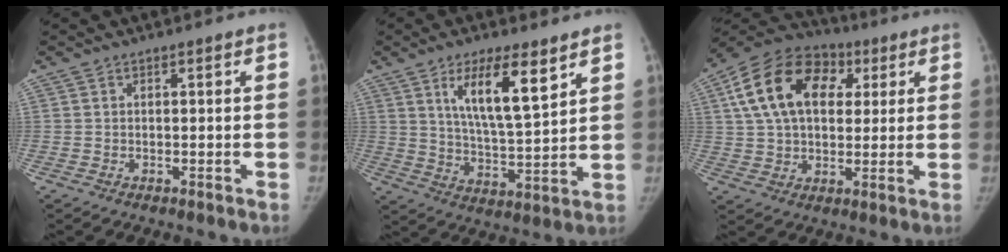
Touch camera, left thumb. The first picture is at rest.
{"total": 12.6, "force": [6.5, 3.5, 10.2], "torque": [-0.163, -0.041, 0.120]}
{"total": 19.3, "force": [5.8, 12.9, 13.2], "torque": [-0.227, 0.017, 0.091]}